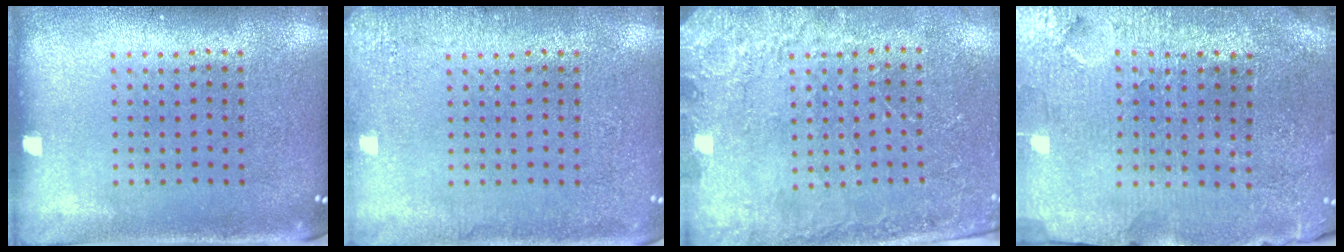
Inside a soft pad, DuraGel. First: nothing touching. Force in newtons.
{"total": 2.0, "press": 2.0, "slide": 0.3}
{"total": 2.4, "press": 2.4, "slide": 0.6}
{"total": 3.7, "press": 3.5, "slide": 1.2}